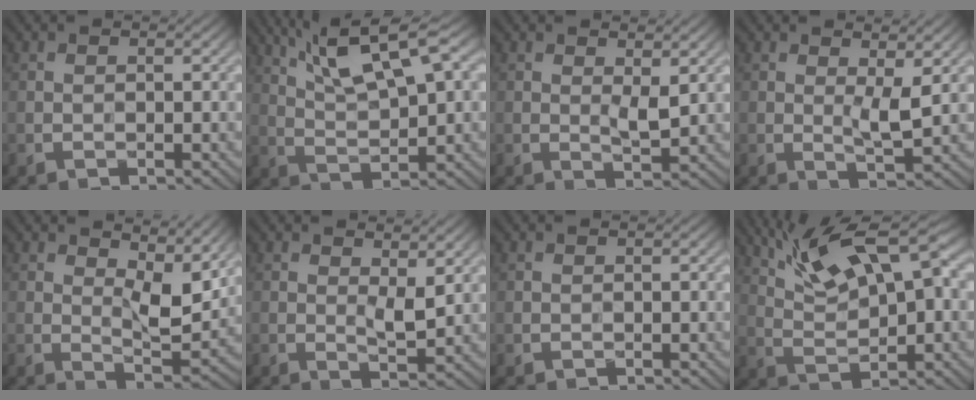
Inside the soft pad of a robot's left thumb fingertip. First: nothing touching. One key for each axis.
{"total": 11.4, "fx": 6.3, "fy": 2.9, "fz": 9.0, "tx": -0.181, "ty": 0.017, "tz": 0.114}
{"total": 2.6, "fx": 0.7, "fy": 0.8, "fz": 2.3, "tx": -0.047, "ty": -0.007, "tz": 0.015}
{"total": 3.2, "fx": 0.9, "fy": 0.7, "fz": 3.0, "tx": -0.062, "ty": -0.006, "tz": 0.018}
{"total": 8.4, "fx": 4.4, "fy": 2.9, "fz": 6.6, "tx": -0.107, "ty": -0.009, "tz": 0.072}
{"total": 3.1, "fx": 1.2, "fy": 1.0, "fz": 2.7, "tx": -0.055, "ty": -0.006, "tz": 0.023}
{"total": 0.0}
{"total": 12.1, "fx": 6.2, "fy": 3.8, "fz": 9.6, "tx": -0.188, "ty": 0.016, "tz": 0.114}